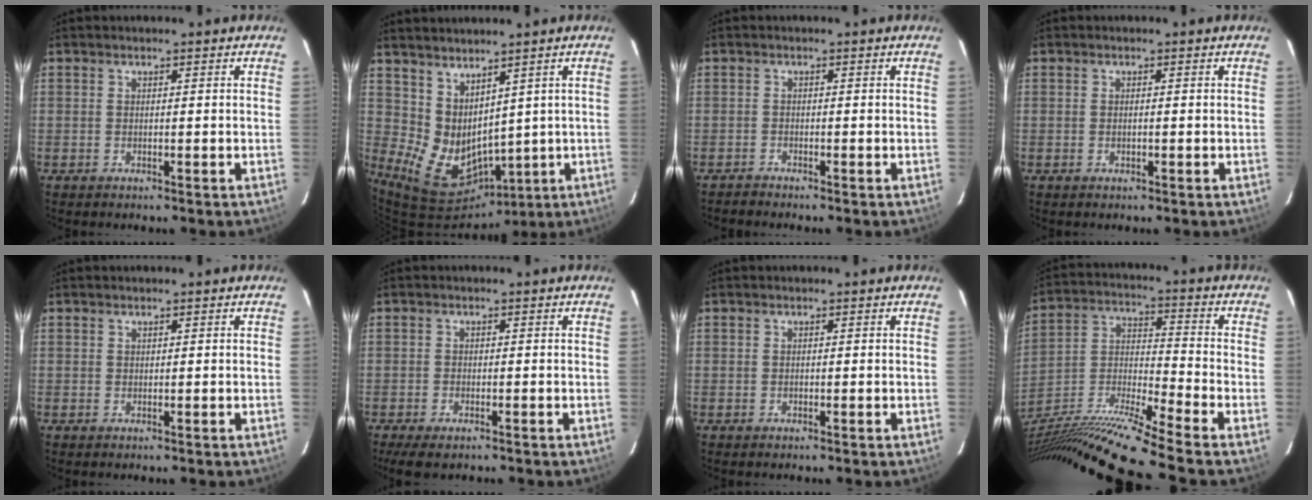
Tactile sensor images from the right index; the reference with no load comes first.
{"total": 10.0, "force": [3.3, 7.0, 6.4], "torque": [-0.123, -0.014, 0.091]}
{"total": 1.1, "force": [-1.1, -0.1, -0.2], "torque": [-0.001, -0.001, -0.022]}
{"total": 0.6, "force": [-0.1, 0.4, 0.4], "torque": [-0.008, 0.000, -0.001]}
{"total": 0.0}
{"total": 4.6, "force": [-3.3, 1.7, 2.7], "torque": [-0.063, -0.017, -0.058]}
{"total": 0.0}
{"total": 19.0, "force": [-15.5, -1.9, 10.9], "torque": [-0.202, -0.029, -0.288]}